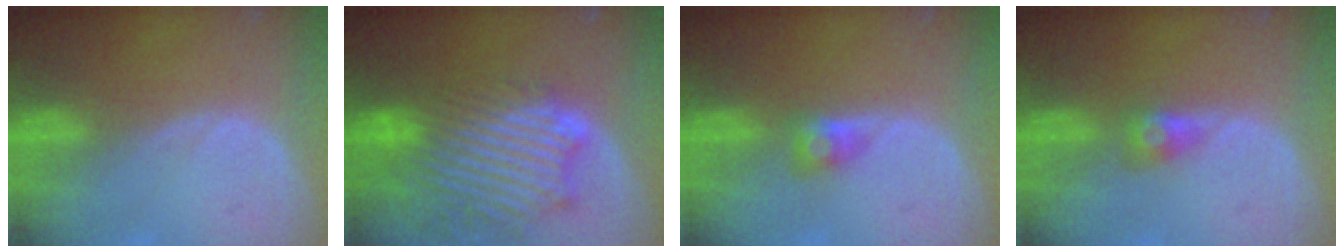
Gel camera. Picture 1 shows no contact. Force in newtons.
{"total": 13.5, "press": 11.8, "slide": 6.5}
{"total": 2.7, "press": 2.5, "slide": 1.1}
{"total": 2.8, "press": 2.4, "slide": 1.5}